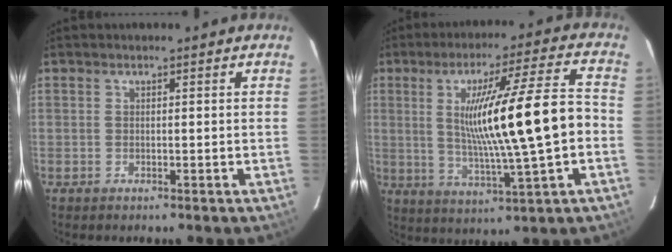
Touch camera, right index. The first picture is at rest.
{"total": 16.6, "force": [-0.3, 0.0, 16.6], "torque": [-0.280, 0.004, 0.000]}